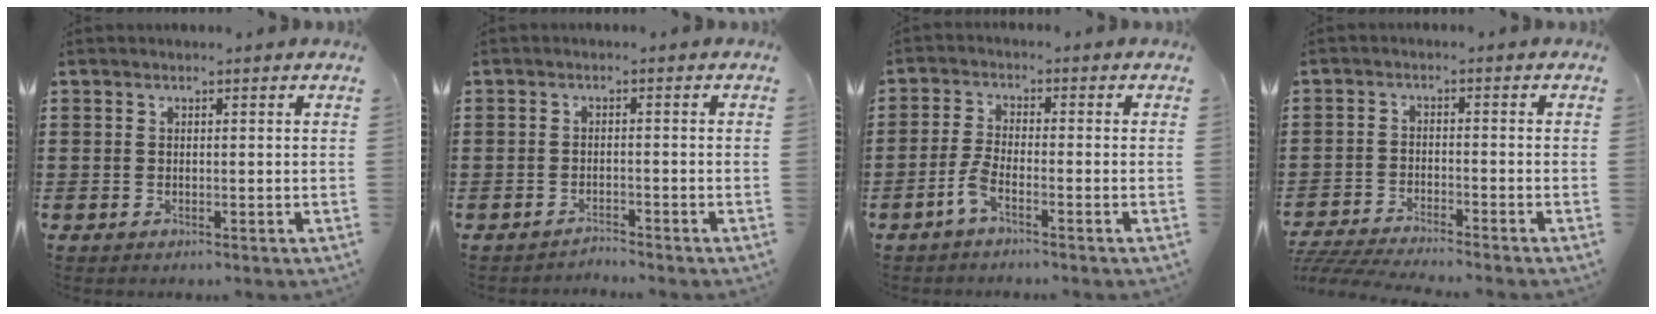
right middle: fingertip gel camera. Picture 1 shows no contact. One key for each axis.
{"total": 1.5, "fx": -1.5, "fy": 0.0, "fz": 0.1, "tx": -0.005, "ty": 0.003, "tz": -0.031}
{"total": 3.5, "fx": -2.1, "fy": 0.7, "fz": 2.7, "tx": -0.069, "ty": -0.004, "tz": -0.043}
{"total": 4.1, "fx": -4.0, "fy": -0.2, "fz": 0.8, "tx": -0.029, "ty": -0.013, "tz": -0.085}